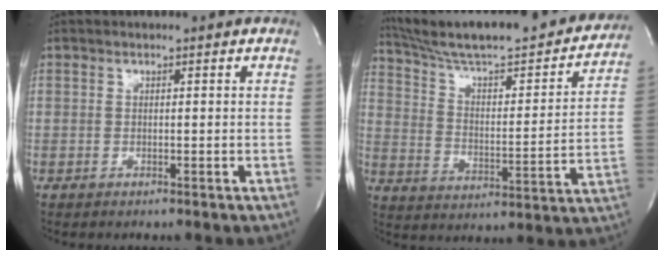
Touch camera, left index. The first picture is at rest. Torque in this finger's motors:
{"motor_torque": [0.00, -0.01, 0.09, 0.09]}